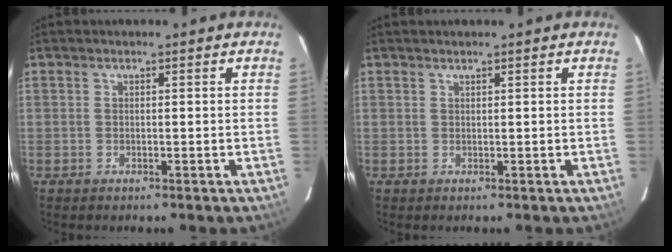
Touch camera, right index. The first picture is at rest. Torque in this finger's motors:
{"motor_torque": [0.28, 0.39, 0.02, -0.01]}